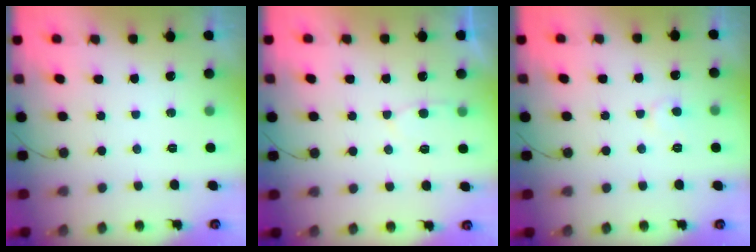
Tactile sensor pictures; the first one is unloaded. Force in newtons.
{"total": 3.9, "press": 3.8, "slide": 0.6}
{"total": 4.6, "press": 4.6, "slide": 0.4}